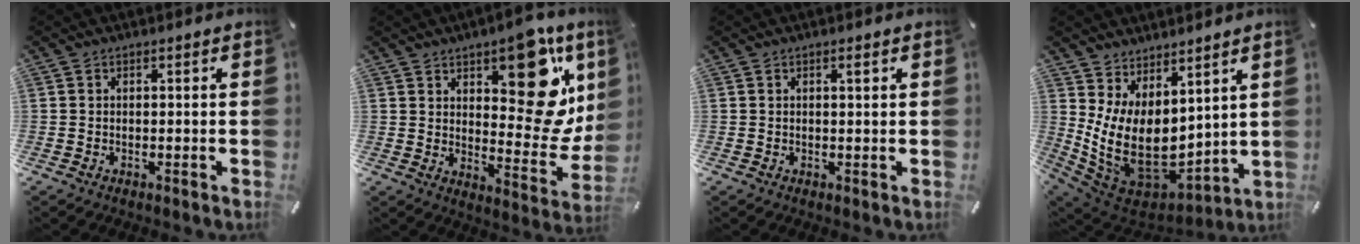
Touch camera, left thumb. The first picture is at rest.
{"total": 18.9, "force": [9.4, 9.2, 13.6], "torque": [-0.145, -0.074, 0.153]}
{"total": 1.1, "force": [0.6, 0.2, 1.0], "torque": [-0.019, 0.001, 0.009]}
{"total": 15.1, "force": [1.6, 10.4, 10.9], "torque": [-0.213, -0.053, 0.047]}